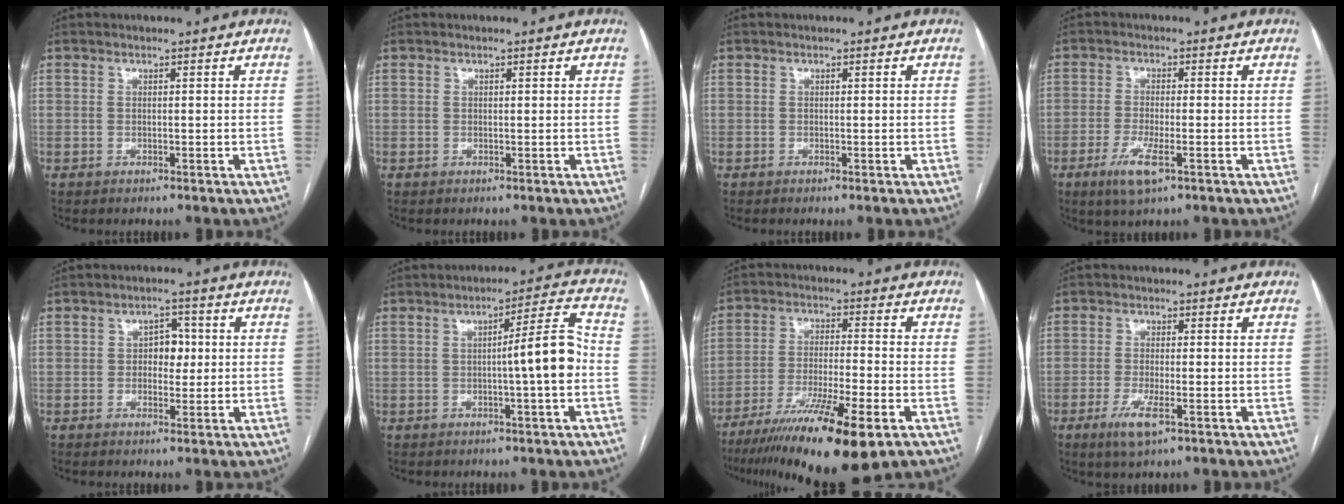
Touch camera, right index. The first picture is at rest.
{"total": 0.0}
{"total": 0.0}
{"total": 5.5, "force": [-2.7, 0.9, 4.7], "torque": [-0.097, -0.011, -0.048]}
{"total": 3.8, "force": [0.2, 2.5, 2.9], "torque": [-0.037, 0.011, 0.004]}
{"total": 8.1, "force": [-1.1, -0.2, 8.0], "torque": [-0.112, 0.015, -0.018]}
{"total": 17.3, "force": [-10.9, 1.5, 13.4], "torque": [-0.219, -0.041, -0.184]}
{"total": 4.7, "force": [-2.3, 0.9, 4.0], "torque": [-0.084, -0.008, -0.042]}